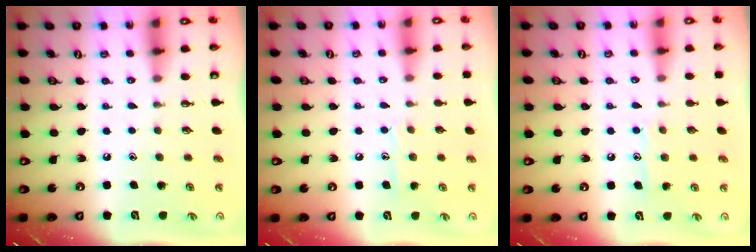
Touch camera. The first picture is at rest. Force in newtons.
{"total": 7.4, "press": 7.4, "slide": 0.2}
{"total": 7.6, "press": 7.6, "slide": 0.5}